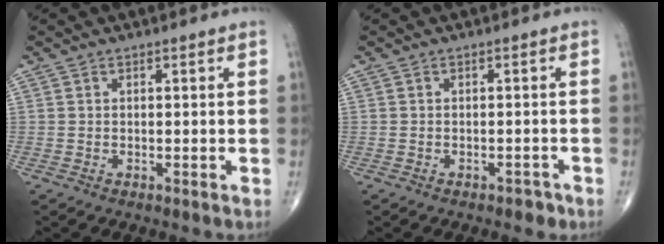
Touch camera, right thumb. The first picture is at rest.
{"total": 1.6, "force": [-1.2, 0.9, 0.6], "torque": [-0.005, 0.008, -0.014]}